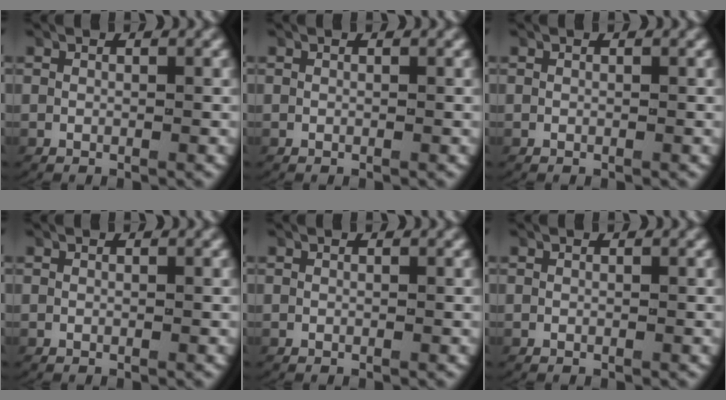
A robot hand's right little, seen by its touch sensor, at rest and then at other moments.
{"total": 0.0}
{"total": 0.0}
{"total": 0.0}
{"total": 0.0}
{"total": 0.0}